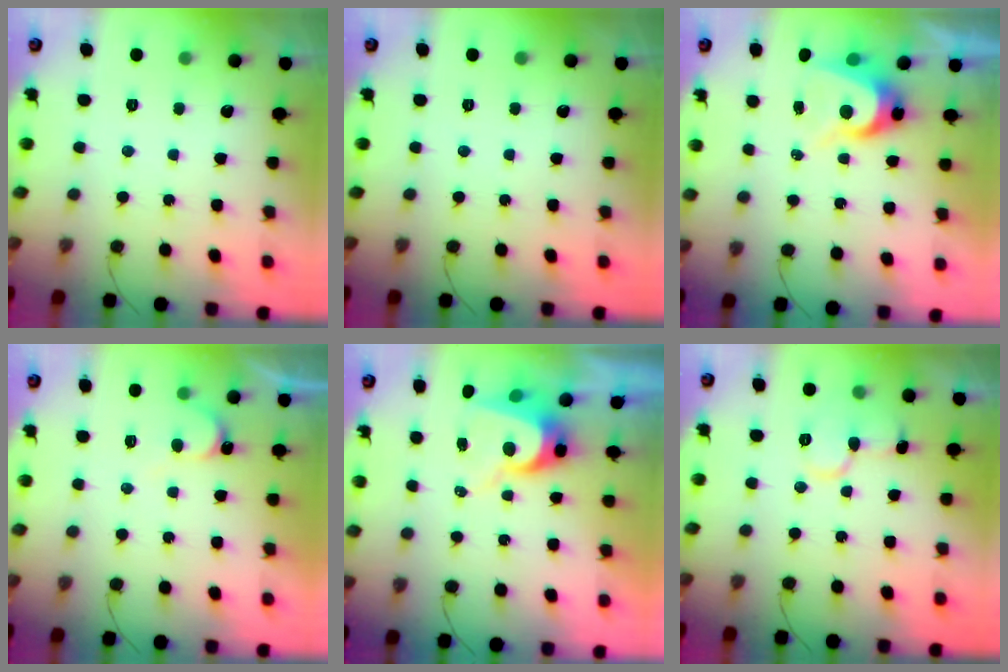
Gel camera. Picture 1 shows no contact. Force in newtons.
{"total": 0.0}
{"total": 8.8, "press": 8.8, "slide": 0.4}
{"total": 4.0, "press": 3.9, "slide": 0.4}
{"total": 9.7, "press": 9.7, "slide": 1.0}
{"total": 8.6, "press": 8.6, "slide": 1.0}